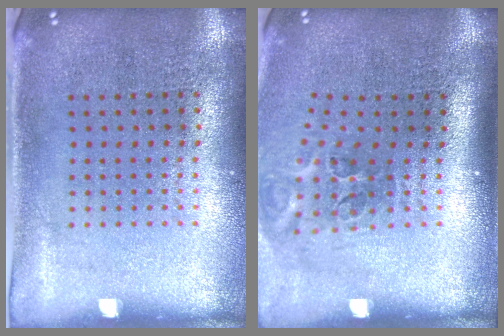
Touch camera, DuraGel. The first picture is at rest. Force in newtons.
{"total": 2.1, "press": 1.2, "slide": 1.7}